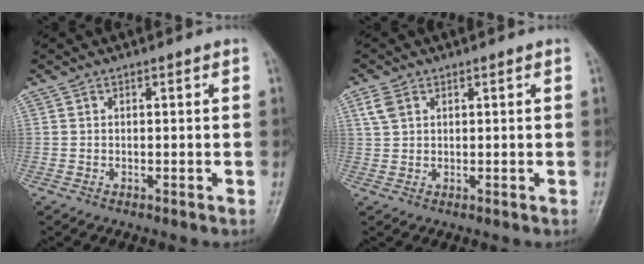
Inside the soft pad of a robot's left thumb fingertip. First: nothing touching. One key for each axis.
{"total": 3.0, "fx": 1.4, "fy": 2.1, "fz": 1.7, "tx": -0.033, "ty": 0.005, "tz": 0.032}